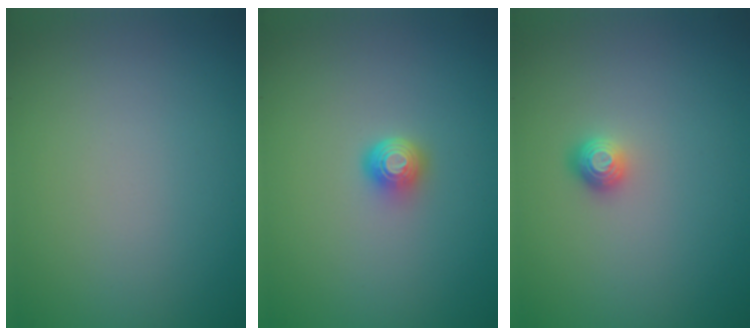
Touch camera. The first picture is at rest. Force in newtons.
{"total": 1.6, "press": 1.3, "slide": 1.1}
{"total": 1.1, "press": 1.0, "slide": 0.5}